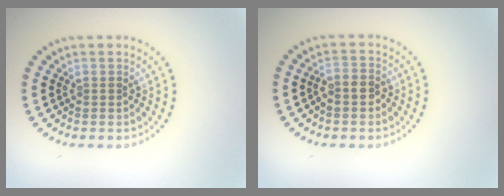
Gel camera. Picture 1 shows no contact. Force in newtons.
{"total": 1.5, "press": 1.3, "slide": 0.8}